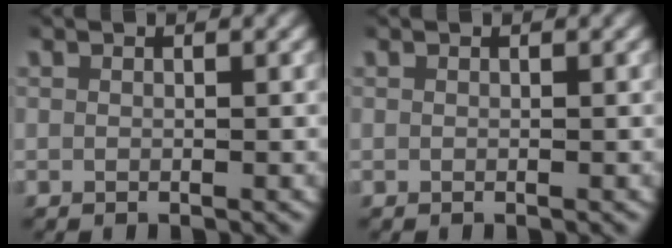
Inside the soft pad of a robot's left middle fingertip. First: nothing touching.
{"total": 0.0}